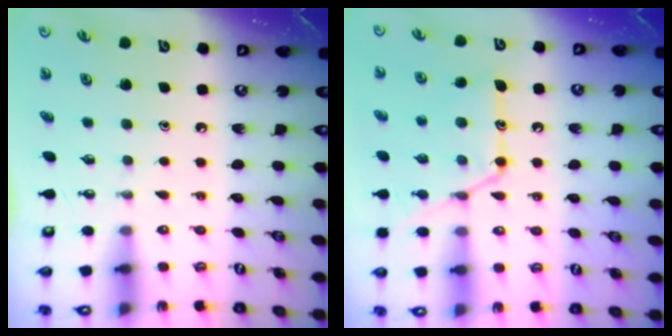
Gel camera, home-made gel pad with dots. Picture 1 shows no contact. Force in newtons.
{"total": 15.9, "press": 15.9, "slide": 1.4}